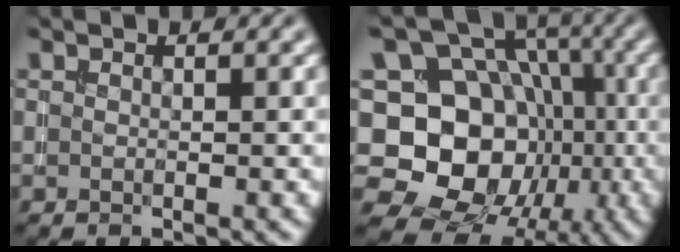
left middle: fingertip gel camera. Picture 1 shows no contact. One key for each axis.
{"total": 15.6, "fx": -1.8, "fy": 13.4, "fz": 7.8, "tx": -0.133, "ty": 0.016, "tz": -0.049}